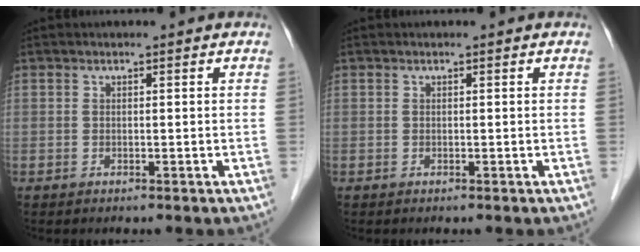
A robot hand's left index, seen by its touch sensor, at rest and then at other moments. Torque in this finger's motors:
{"motor_torque": [0.00, 0.00, 0.00, 0.00]}